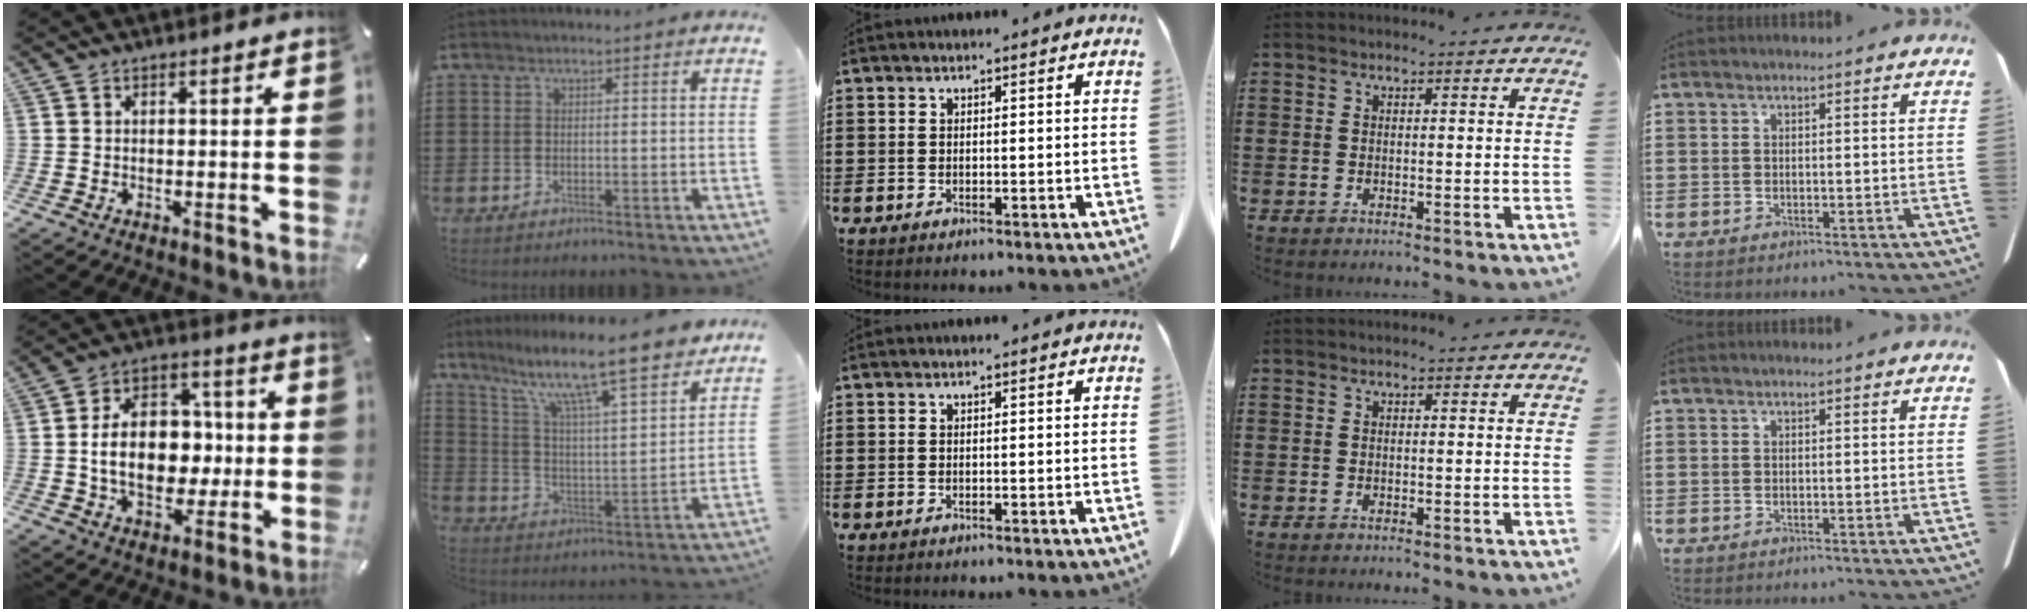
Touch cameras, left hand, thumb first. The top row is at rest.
{"thumb": {"total": 15.7, "force": [-1.1, 11.6, 10.6], "torque": [-0.193, 0.010, -0.015]}, "index": {"total": 11.7, "force": [9.4, 1.3, 6.8], "torque": [-0.148, -0.066, 0.155]}}